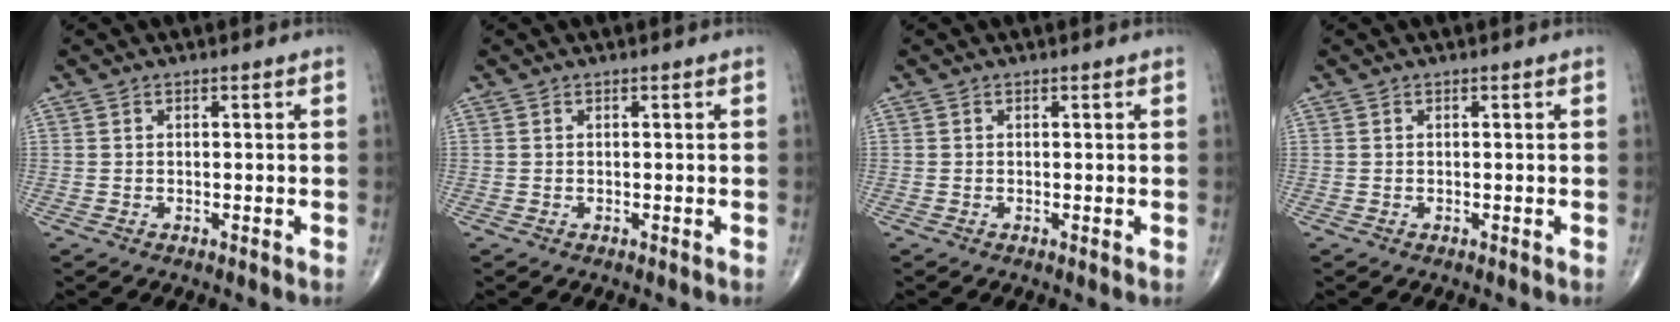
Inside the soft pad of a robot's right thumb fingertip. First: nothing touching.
{"total": 0.0}
{"total": 0.0}
{"total": 0.0}